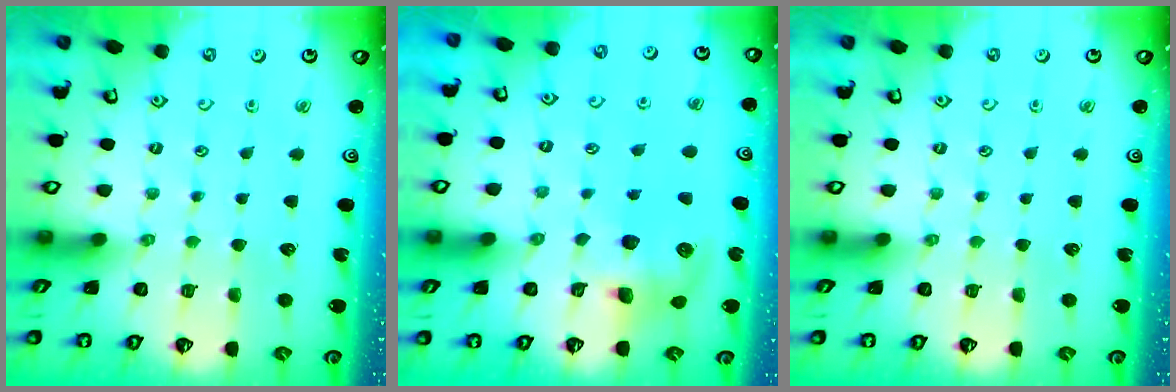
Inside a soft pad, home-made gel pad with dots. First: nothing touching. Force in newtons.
{"total": 9.4, "press": 9.3, "slide": 0.8}
{"total": 0.0}